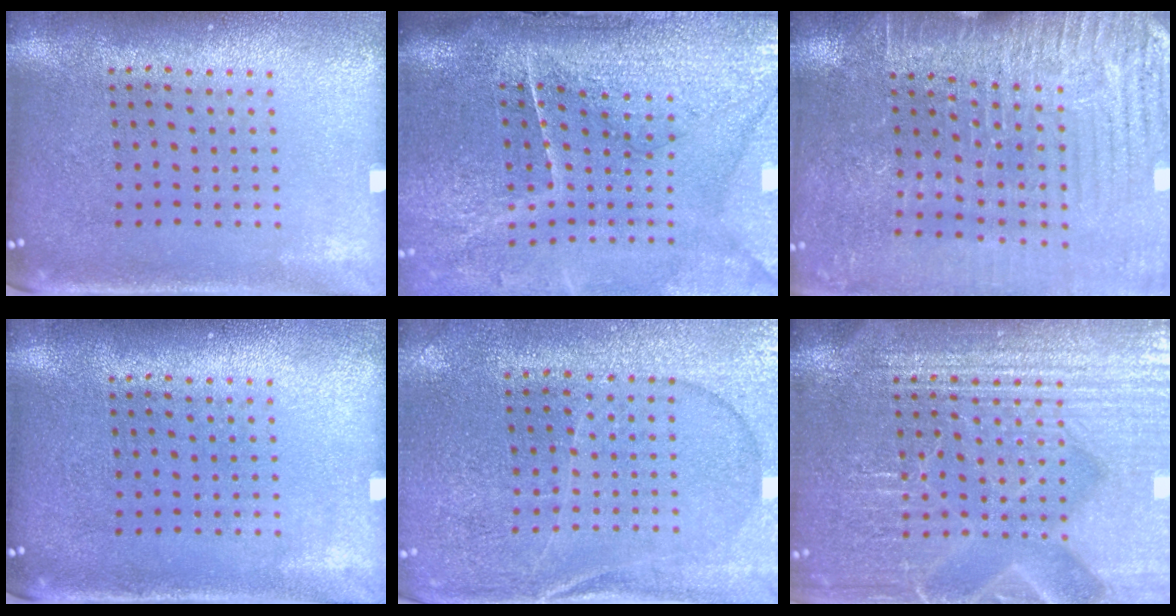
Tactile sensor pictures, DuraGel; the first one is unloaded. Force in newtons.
{"total": 4.8, "press": 3.9, "slide": 2.7}
{"total": 3.4, "press": 3.4, "slide": 0.1}
{"total": 0.0}
{"total": 1.1, "press": 1.1, "slide": 0.4}
{"total": 7.5, "press": 7.5, "slide": 1.1}